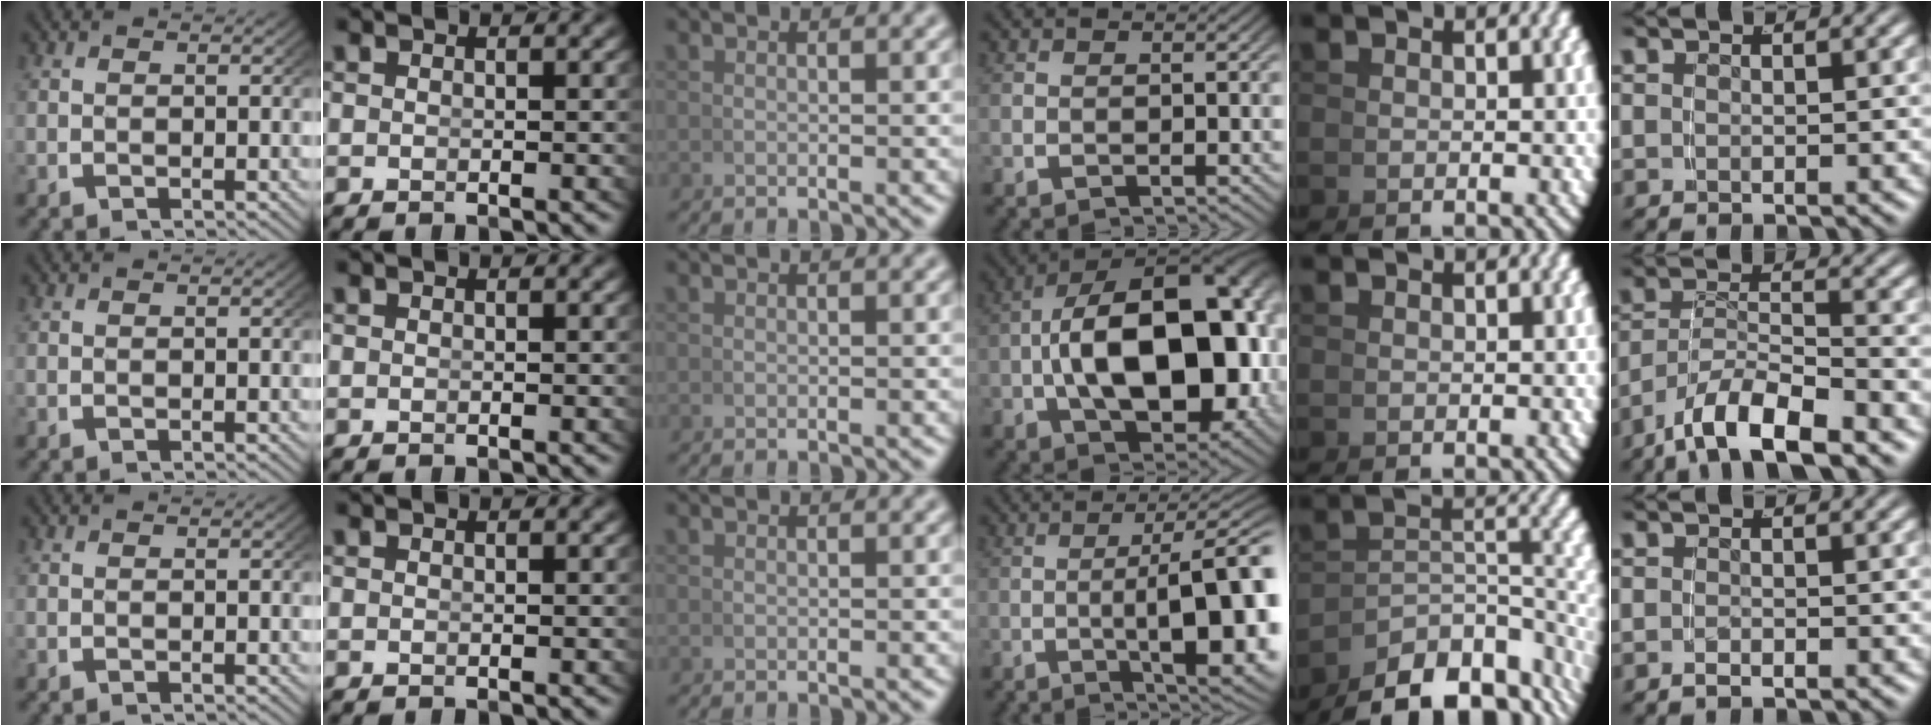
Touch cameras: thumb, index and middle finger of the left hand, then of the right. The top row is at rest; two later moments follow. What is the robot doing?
{"motion": "grasp_and_lifting", "object": "whiteboard"}